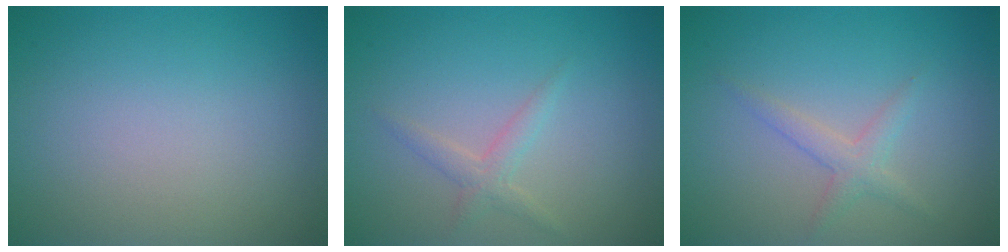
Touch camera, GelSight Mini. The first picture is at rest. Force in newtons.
{"total": 1.5, "press": 1.5, "slide": 0.1}
{"total": 1.8, "press": 1.8, "slide": 0.1}